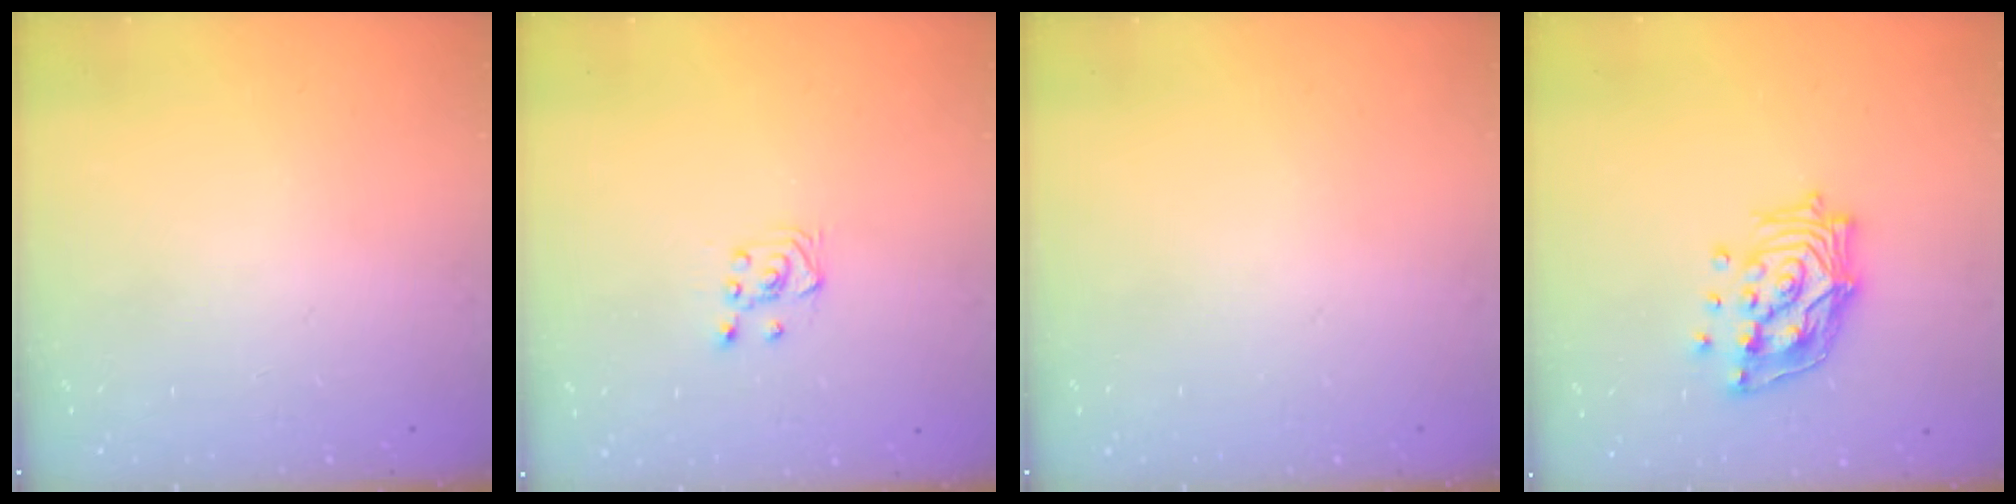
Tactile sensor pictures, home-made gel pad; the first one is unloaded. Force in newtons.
{"total": 3.9, "press": 3.8, "slide": 0.7}
{"total": 0.0}
{"total": 14.8, "press": 14.7, "slide": 2.0}